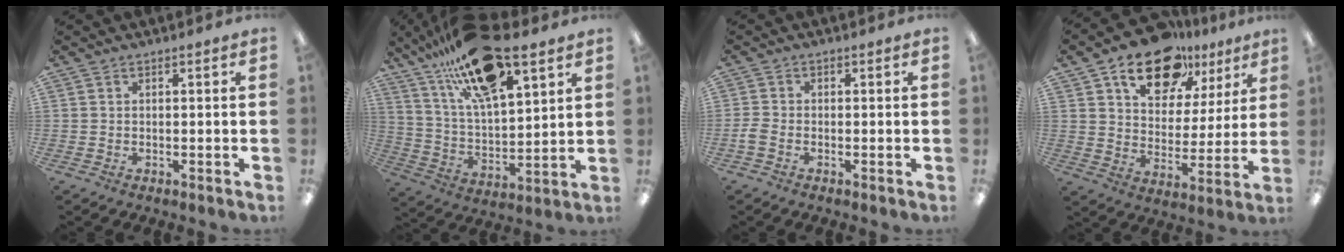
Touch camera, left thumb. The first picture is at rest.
{"total": 21.3, "force": [14.6, 6.9, 13.9], "torque": [-0.249, -0.067, 0.251]}
{"total": 2.0, "force": [-0.9, 1.1, 1.3], "torque": [-0.029, 0.000, -0.016]}
{"total": 16.8, "force": [11.3, 9.5, 8.0], "torque": [-0.118, -0.060, 0.199]}